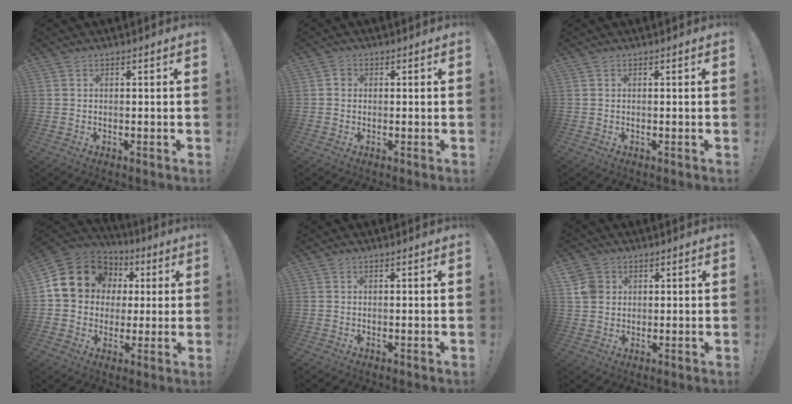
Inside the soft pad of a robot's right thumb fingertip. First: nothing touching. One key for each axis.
{"total": 1.4, "fx": -0.1, "fy": 1.2, "fz": 0.7, "tx": -0.014, "ty": 0.005, "tz": -0.003}
{"total": 0.0}
{"total": 16.7, "fx": 5.0, "fy": 14.0, "fz": 7.6, "tx": -0.111, "ty": -0.010, "tz": 0.116}
{"total": 0.0}
{"total": 5.4, "fx": 1.9, "fy": 4.8, "fz": 1.7, "tx": -0.022, "ty": 0.003, "tz": 0.038}